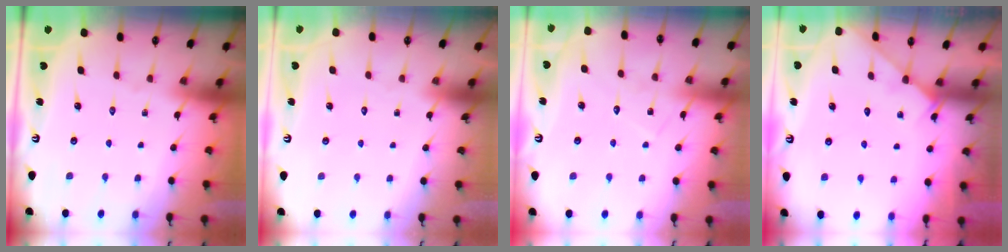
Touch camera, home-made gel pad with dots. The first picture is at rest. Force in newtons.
{"total": 1.6, "press": 1.6, "slide": 0.1}
{"total": 7.2, "press": 7.2, "slide": 0.5}
{"total": 3.7, "press": 3.7, "slide": 0.5}